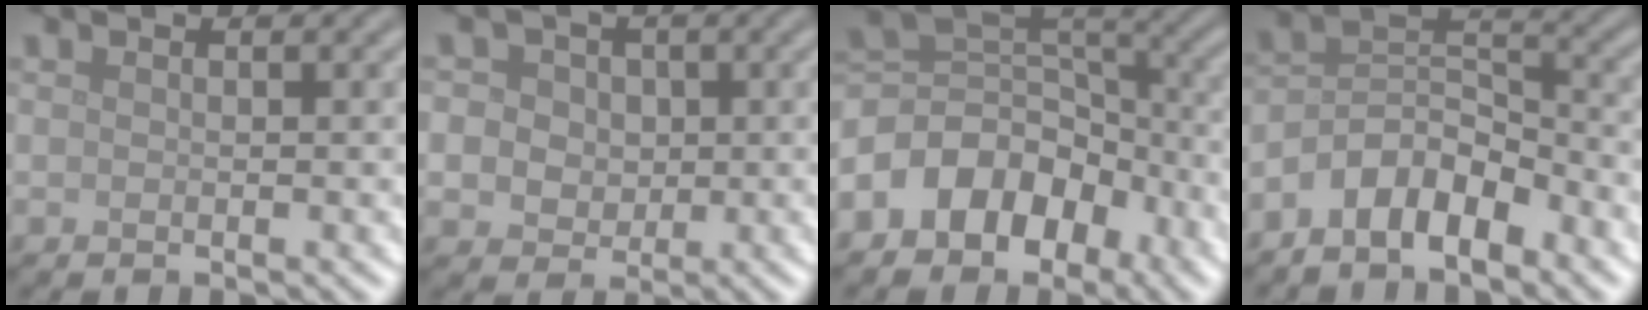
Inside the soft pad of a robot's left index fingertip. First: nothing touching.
{"total": 7.6, "force": [2.1, 6.5, 3.3], "torque": [-0.052, 0.034, 0.007]}
{"total": 7.5, "force": [-4.0, 5.1, 3.8], "torque": [-0.046, 0.012, -0.087]}
{"total": 6.2, "force": [-4.3, 2.7, 3.6], "torque": [-0.055, 0.013, -0.086]}